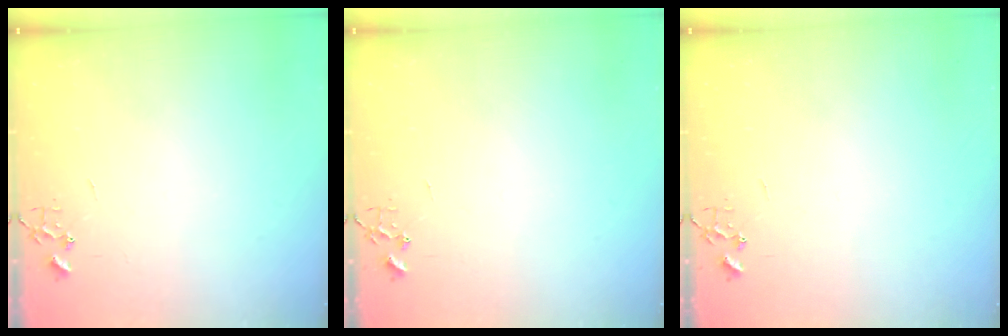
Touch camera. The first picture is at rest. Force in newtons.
{"total": 0.0}
{"total": 0.0}